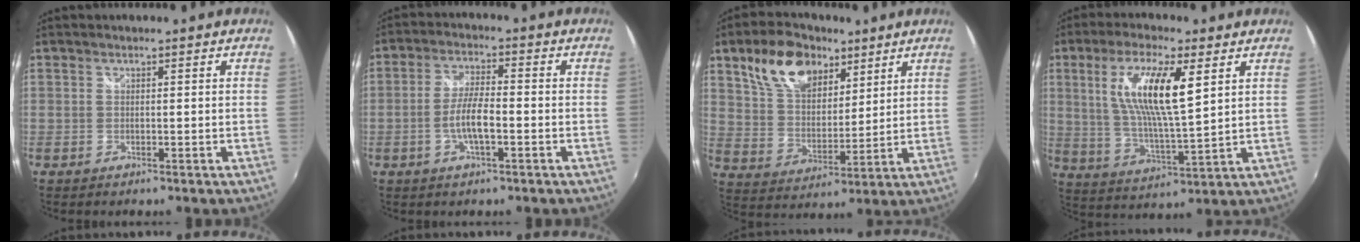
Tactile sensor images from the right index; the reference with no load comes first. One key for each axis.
{"total": 6.1, "fx": -2.0, "fy": 1.3, "fz": 5.6, "tx": -0.113, "ty": 0.005, "tz": -0.037}
{"total": 14.4, "fx": 8.3, "fy": 8.3, "fz": 8.3, "tx": -0.159, "ty": 0.028, "tz": 0.158}
{"total": 13.7, "fx": 4.7, "fy": 2.9, "fz": 12.6, "tx": -0.239, "ty": -0.001, "tz": 0.091}